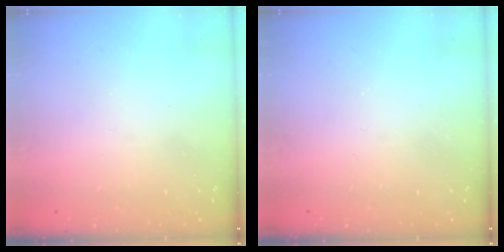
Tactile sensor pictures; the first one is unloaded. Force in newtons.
{"total": 2.2, "press": 2.1, "slide": 0.4}